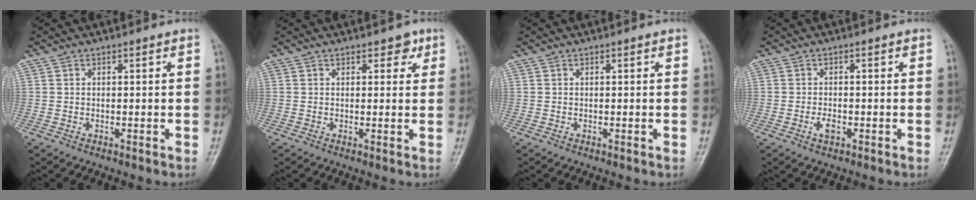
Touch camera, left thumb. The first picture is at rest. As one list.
[{"total": 2.6, "force": [1.5, 1.7, 1.2], "torque": [0.006, -0.005, 0.016]}, {"total": 0.0}, {"total": 2.1, "force": [-0.8, 1.2, 1.5], "torque": [-0.027, 0.001, -0.015]}]